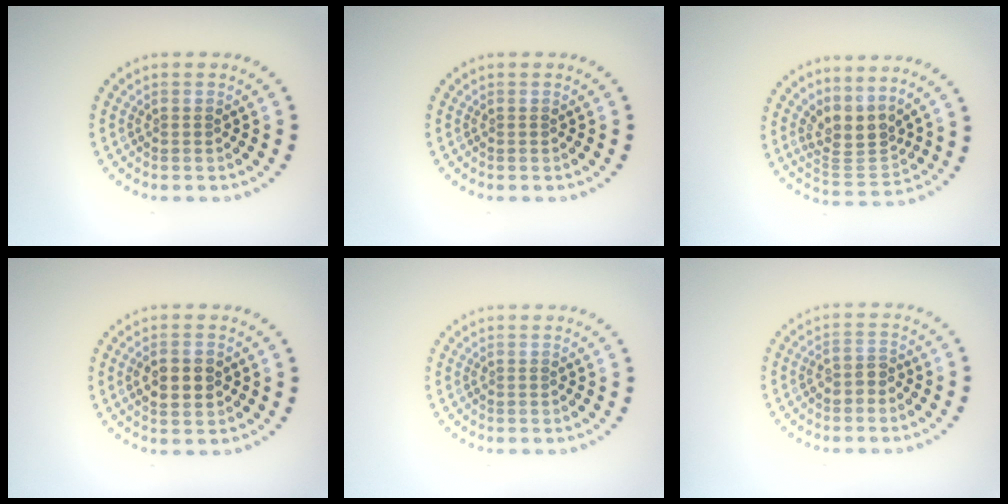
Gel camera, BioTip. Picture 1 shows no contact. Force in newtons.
{"total": 0.0}
{"total": 3.4, "press": 2.7, "slide": 2.0}
{"total": 3.6, "press": 3.6, "slide": 0.3}
{"total": 0.0}
{"total": 1.7, "press": 1.5, "slide": 0.8}